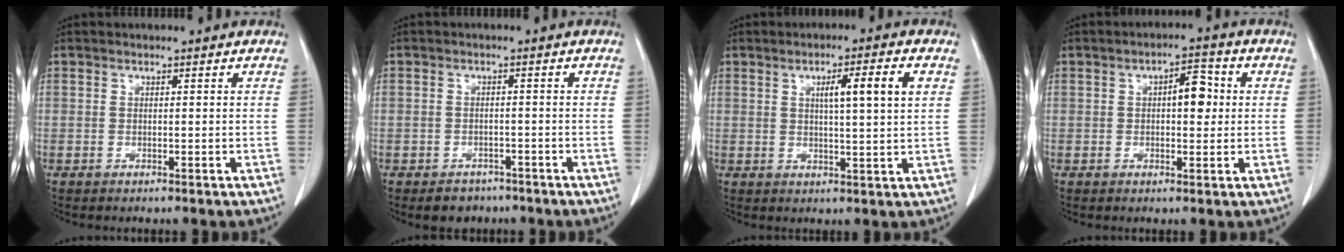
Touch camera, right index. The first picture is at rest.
{"total": 3.5, "force": [-2.5, 2.4, 0.4], "torque": [-0.006, 0.008, -0.032]}
{"total": 6.8, "force": [2.2, 0.0, 6.4], "torque": [-0.104, 0.006, 0.034]}
{"total": 4.9, "force": [0.7, 2.1, 4.4], "torque": [-0.064, 0.013, 0.009]}